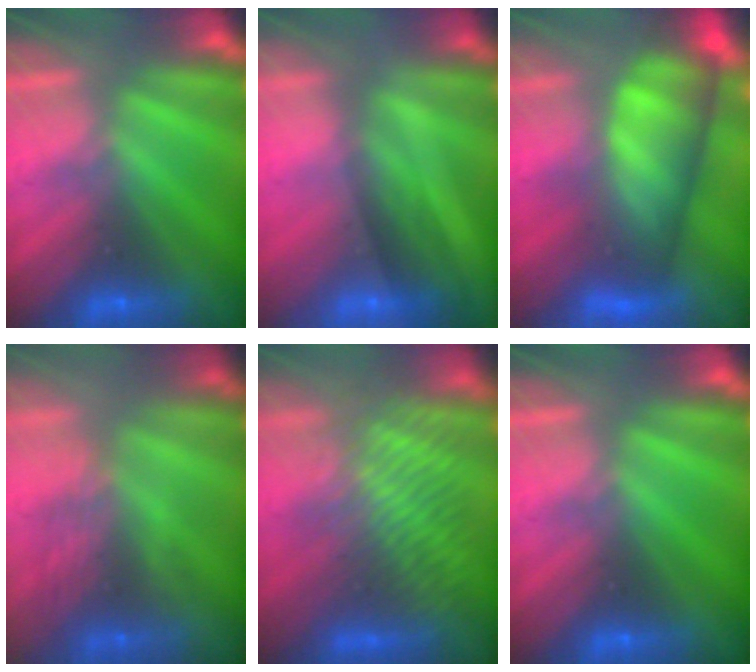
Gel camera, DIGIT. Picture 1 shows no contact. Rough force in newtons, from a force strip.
{"total": 2.0}
{"total": 9.3}
{"total": 2.9}
{"total": 3.3}
{"total": 0.0}